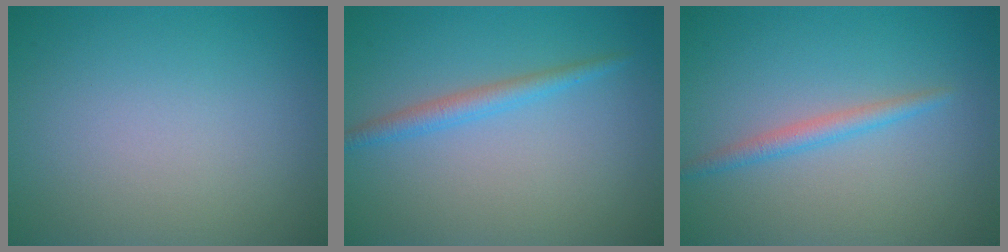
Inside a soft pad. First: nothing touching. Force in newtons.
{"total": 2.0, "press": 2.0, "slide": 0.1}
{"total": 1.7, "press": 1.7, "slide": 0.1}